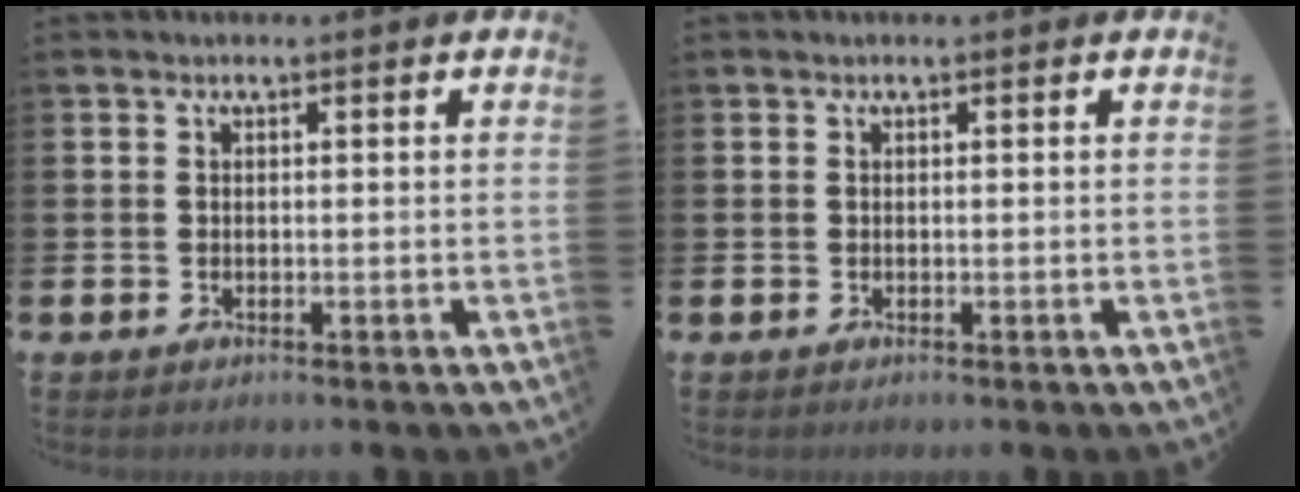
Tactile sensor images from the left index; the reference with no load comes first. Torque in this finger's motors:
{"motor_torque": [0.22, 0.17, -0.03, -0.01]}